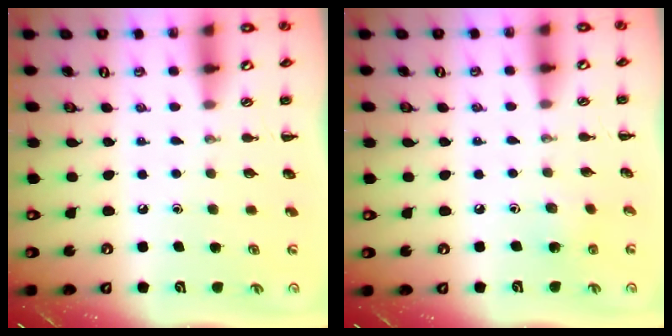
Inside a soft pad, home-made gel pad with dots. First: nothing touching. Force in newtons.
{"total": 2.4, "press": 2.4, "slide": 0.6}